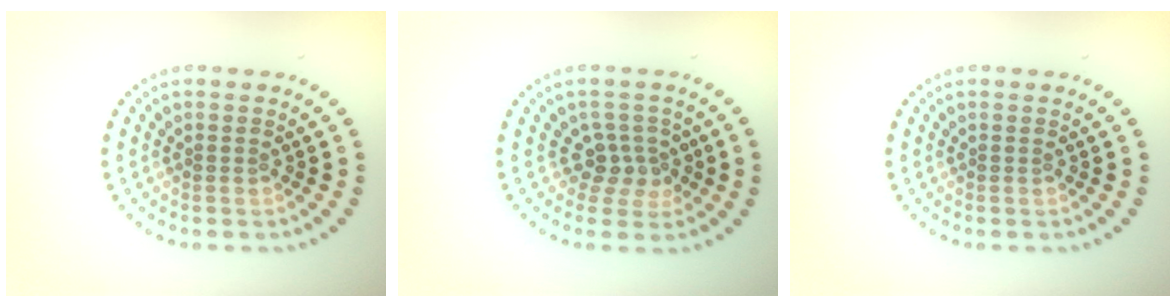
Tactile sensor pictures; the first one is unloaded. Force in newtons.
{"total": 2.5, "press": 1.9, "slide": 1.6}
{"total": 0.0}